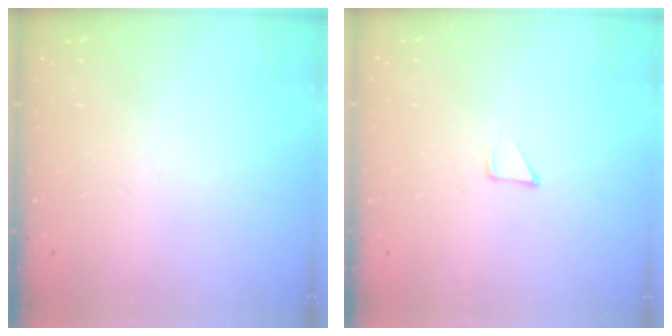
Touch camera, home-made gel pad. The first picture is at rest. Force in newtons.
{"total": 2.8, "press": 2.8, "slide": 0.2}